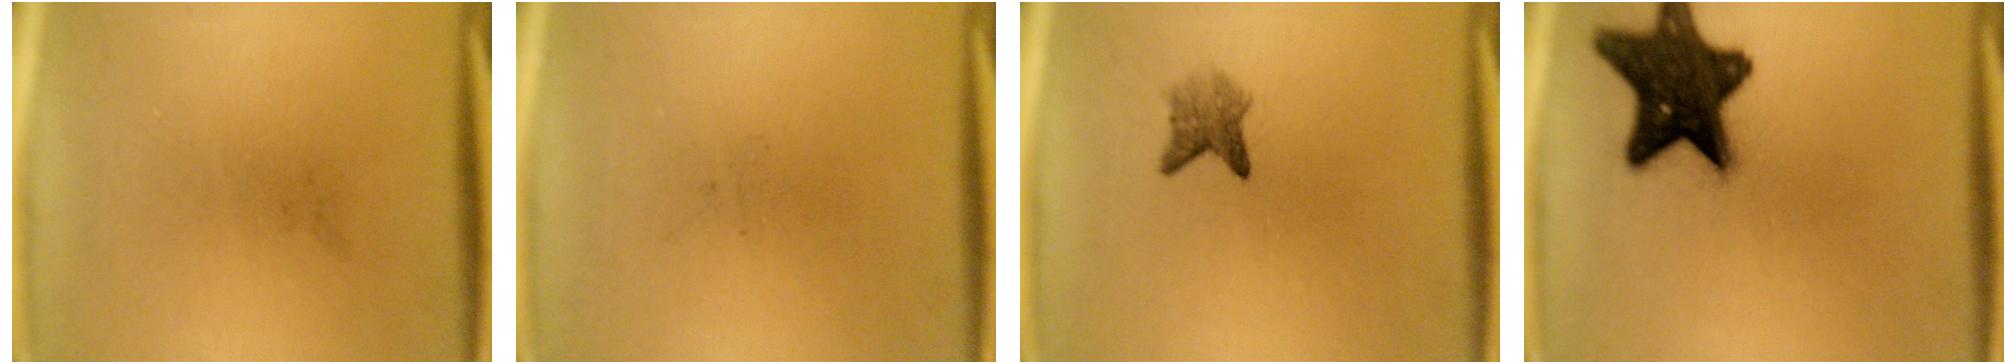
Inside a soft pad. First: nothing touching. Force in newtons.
{"total": 0.0}
{"total": 2.7}
{"total": 16.7}